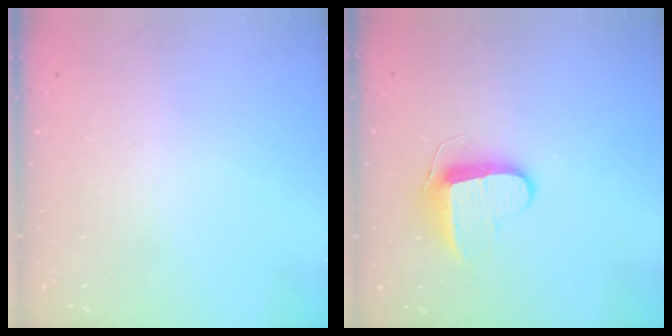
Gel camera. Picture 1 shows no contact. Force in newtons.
{"total": 9.5, "press": 9.5, "slide": 0.6}